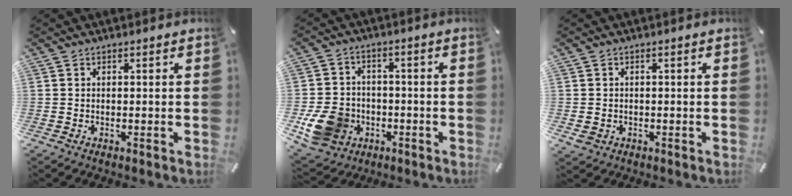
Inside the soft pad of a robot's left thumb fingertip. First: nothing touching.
{"total": 11.5, "force": [-3.7, 9.8, 4.9], "torque": [-0.108, 0.024, -0.061]}
{"total": 2.0, "force": [-0.5, 1.8, 0.8], "torque": [-0.015, 0.004, -0.011]}